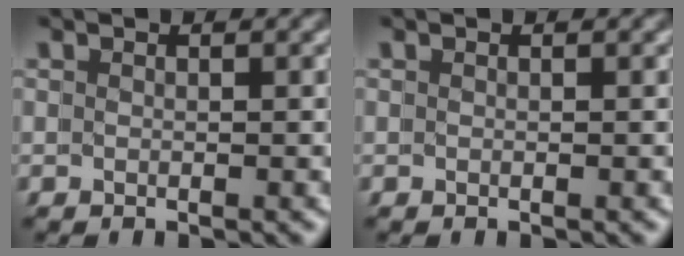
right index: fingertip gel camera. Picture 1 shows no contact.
{"total": 0.0}